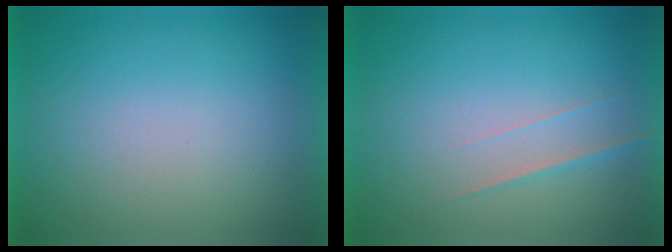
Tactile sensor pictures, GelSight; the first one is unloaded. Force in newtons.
{"total": 1.5}